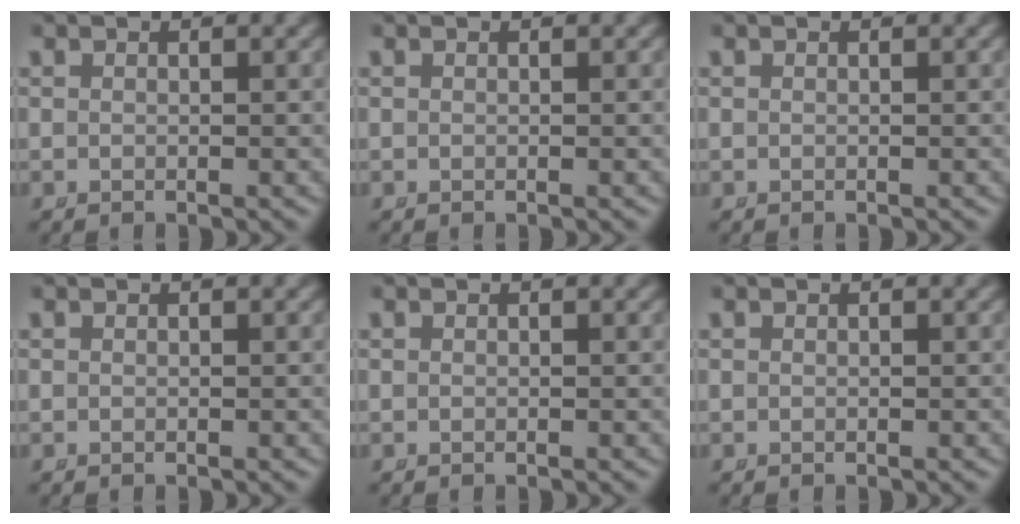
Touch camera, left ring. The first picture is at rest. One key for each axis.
{"total": 0.0}
{"total": 0.0}
{"total": 0.0}
{"total": 0.0}
{"total": 0.0}